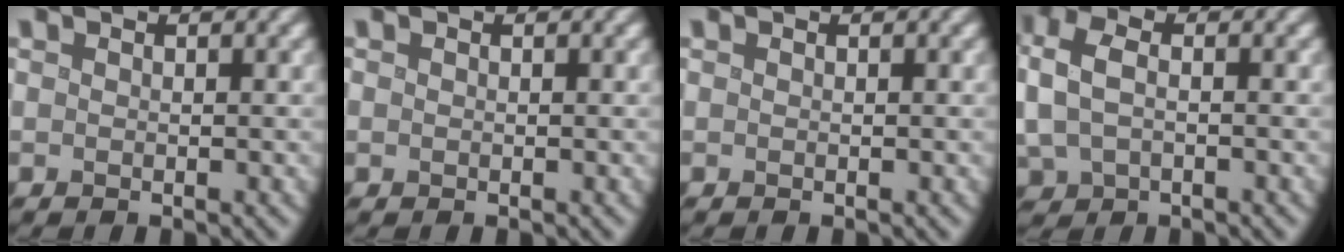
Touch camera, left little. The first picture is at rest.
{"total": 0.0}
{"total": 0.0}
{"total": 4.7, "force": [0.3, 3.2, 3.4], "torque": [-0.093, 0.003, 0.002]}